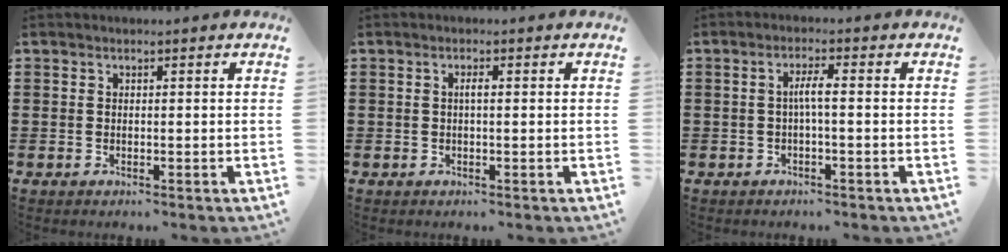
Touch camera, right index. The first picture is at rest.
{"total": 1.1, "force": [0.0, 0.2, 1.1], "torque": [-0.021, -0.001, -0.001]}
{"total": 2.7, "force": [-0.4, 0.2, 2.6], "torque": [-0.051, 0.001, -0.010]}